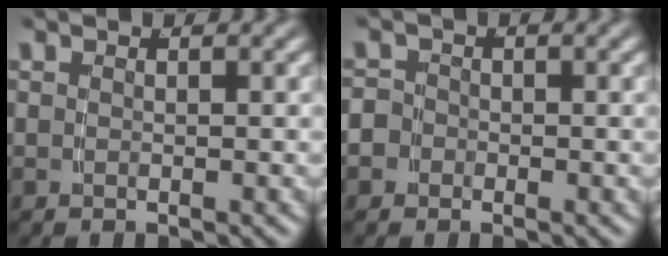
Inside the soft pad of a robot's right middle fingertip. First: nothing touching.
{"total": 2.7, "force": [-1.0, 2.4, 0.5], "torque": [-0.019, -0.009, -0.020]}